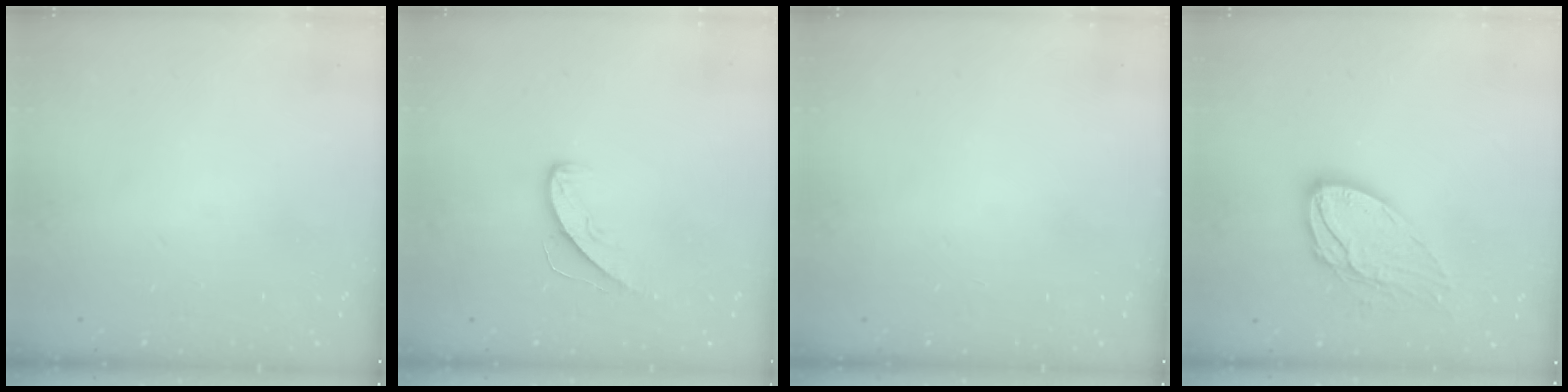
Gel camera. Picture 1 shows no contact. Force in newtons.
{"total": 5.7, "press": 5.7, "slide": 0.5}
{"total": 0.0}
{"total": 13.6, "press": 13.5, "slide": 1.1}